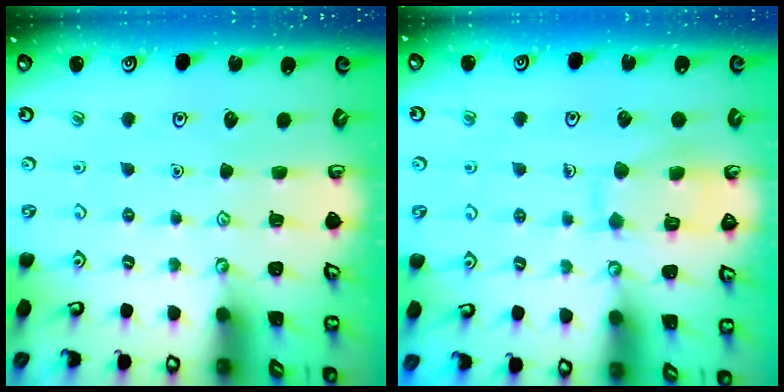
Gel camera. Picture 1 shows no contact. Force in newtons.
{"total": 8.8, "press": 8.8, "slide": 0.5}